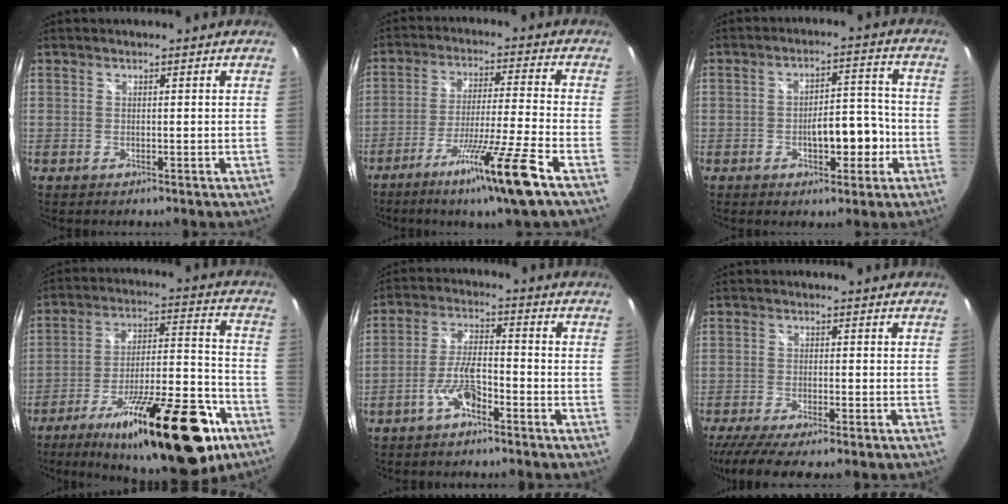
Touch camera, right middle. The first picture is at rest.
{"total": 13.5, "force": [-8.2, -2.1, 10.5], "torque": [-0.199, -0.032, -0.140]}
{"total": 7.4, "force": [-2.4, 3.3, 6.1], "torque": [-0.097, 0.011, -0.025]}
{"total": 27.5, "force": [-16.3, 8.5, 20.4], "torque": [-0.316, -0.014, -0.243]}
{"total": 6.1, "force": [-3.8, 1.8, 4.3], "torque": [-0.097, 0.011, -0.070]}
{"total": 8.6, "force": [-7.0, 0.4, 5.0], "torque": [-0.113, -0.036, -0.117]}